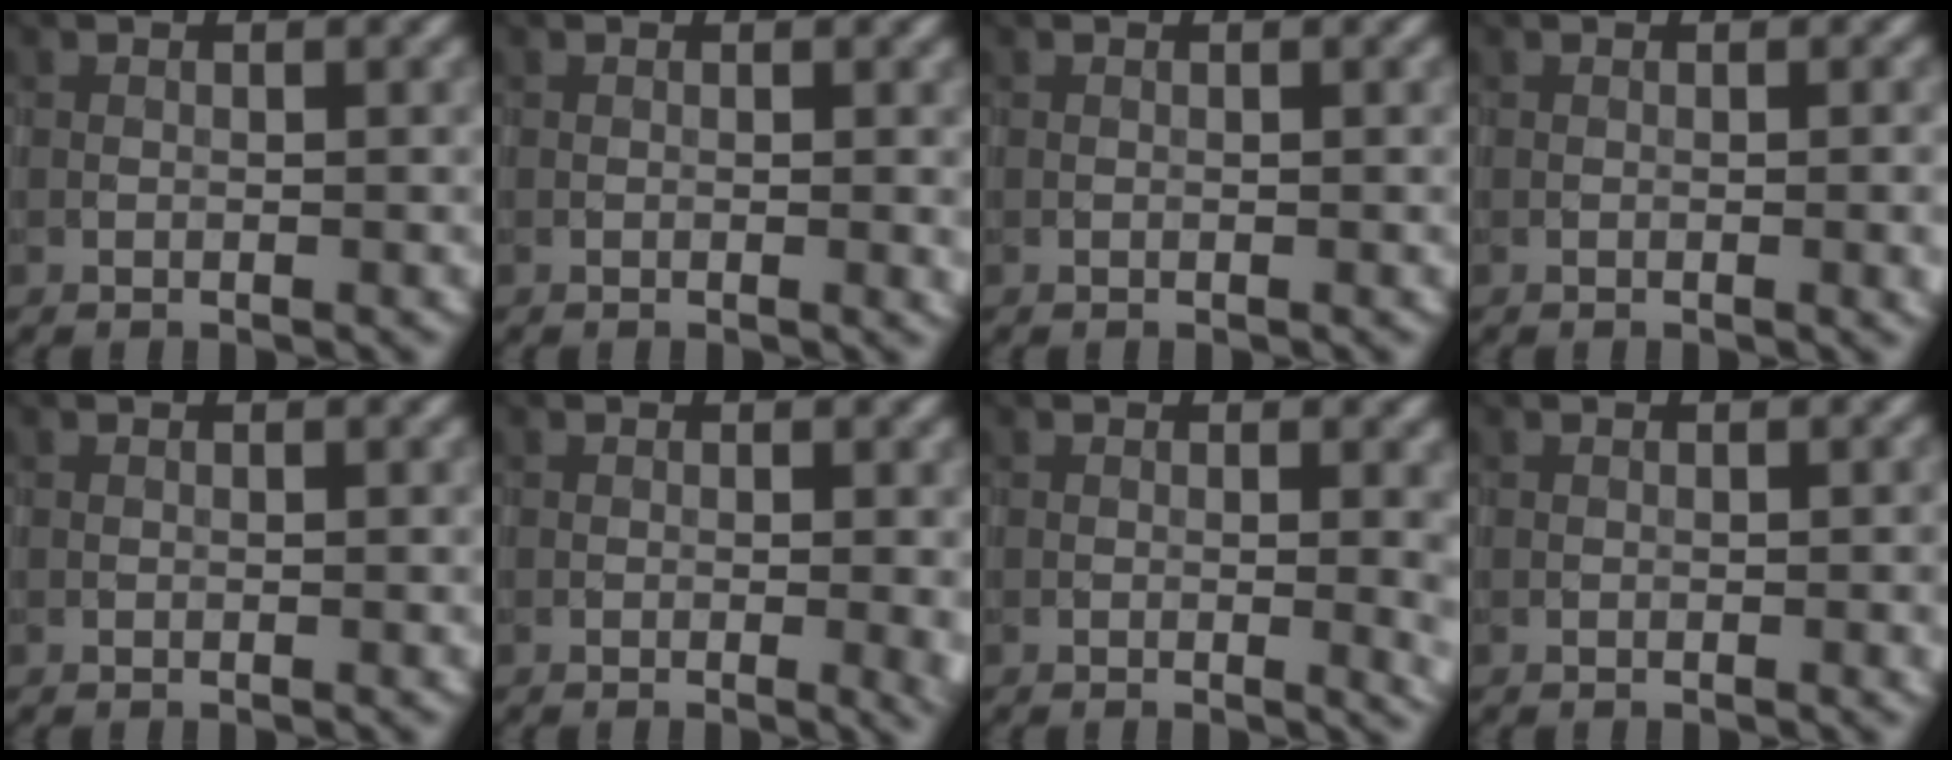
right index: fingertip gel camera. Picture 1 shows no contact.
{"total": 1.0, "force": [0.0, 0.4, 0.9], "torque": [-0.014, -0.006, 0.003]}
{"total": 0.0}
{"total": 2.2, "force": [-0.6, 0.7, 2.0], "torque": [-0.028, -0.006, -0.004]}
{"total": 0.0}
{"total": 2.5, "force": [-0.5, 0.8, 2.3], "torque": [-0.034, -0.009, -0.002]}
{"total": 3.4, "force": [-0.2, 1.5, 3.1], "torque": [-0.030, -0.010, 0.005]}
{"total": 1.2, "force": [-0.4, 0.4, 1.0], "torque": [-0.016, -0.003, -0.002]}